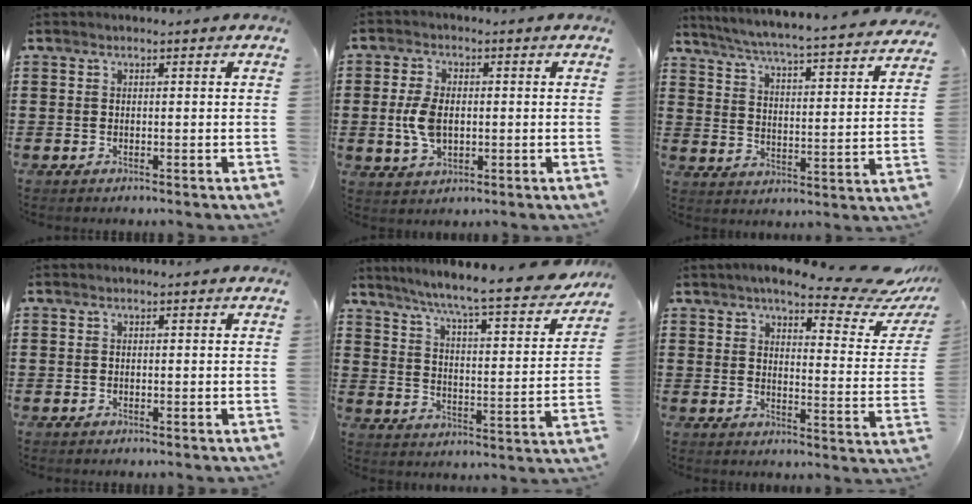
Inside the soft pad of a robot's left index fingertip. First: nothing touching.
{"total": 5.8, "force": [0.0, 3.5, 4.7], "torque": [-0.120, -0.001, -0.007]}
{"total": 4.6, "force": [4.2, -0.8, 1.7], "torque": [-0.054, -0.043, 0.061]}
{"total": 0.0}
{"total": 8.2, "force": [7.1, -0.4, 4.1], "torque": [-0.093, -0.054, 0.112]}
{"total": 8.7, "force": [7.1, 1.5, 4.9], "torque": [-0.083, -0.044, 0.116]}